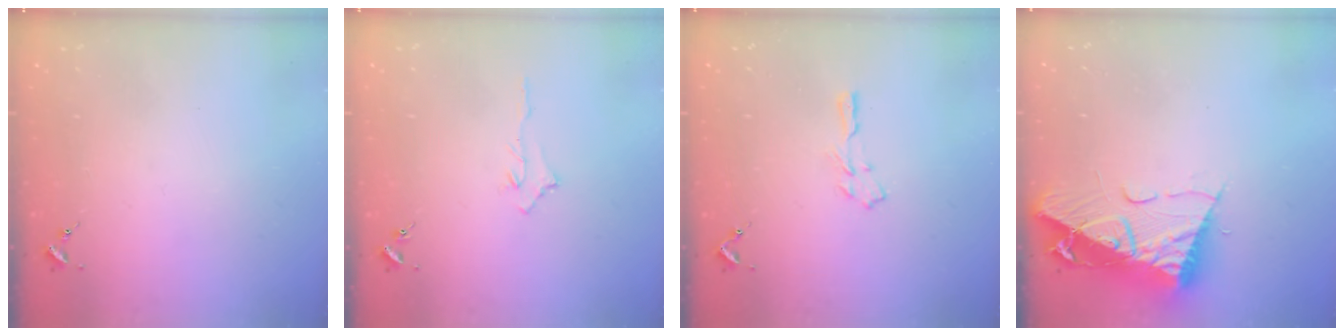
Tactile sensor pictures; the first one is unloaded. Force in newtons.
{"total": 2.9, "press": 2.9, "slide": 0.4}
{"total": 3.5, "press": 3.5, "slide": 0.4}
{"total": 13.6, "press": 13.6, "slide": 1.1}